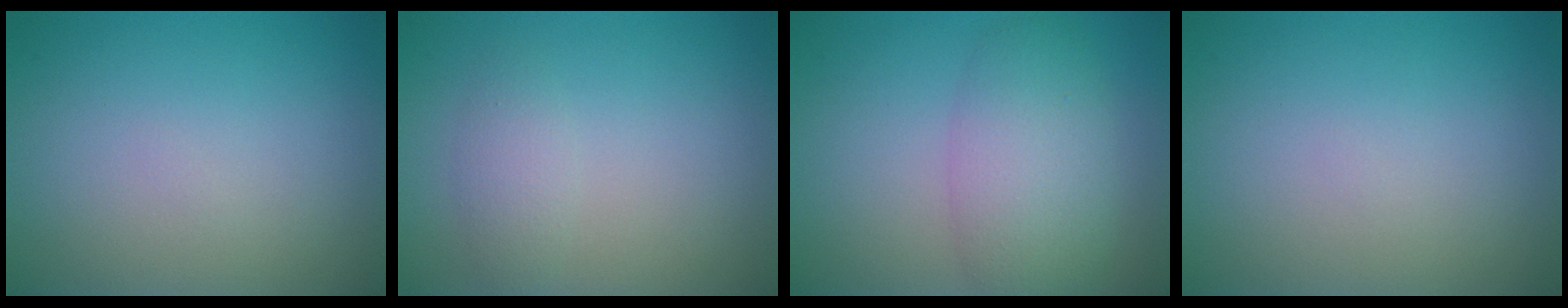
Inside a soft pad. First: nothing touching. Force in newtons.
{"total": 1.6, "press": 1.6, "slide": 0.0}
{"total": 5.2, "press": 5.2, "slide": 0.1}
{"total": 0.0}